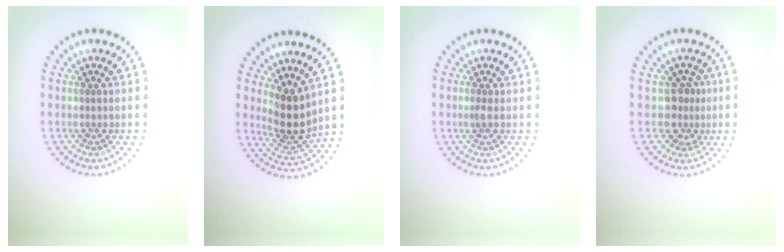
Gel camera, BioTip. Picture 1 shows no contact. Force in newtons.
{"total": 3.7, "press": 3.0, "slide": 2.2}
{"total": 0.8, "press": 0.6, "slide": 0.5}
{"total": 2.6, "press": 1.9, "slide": 1.7}